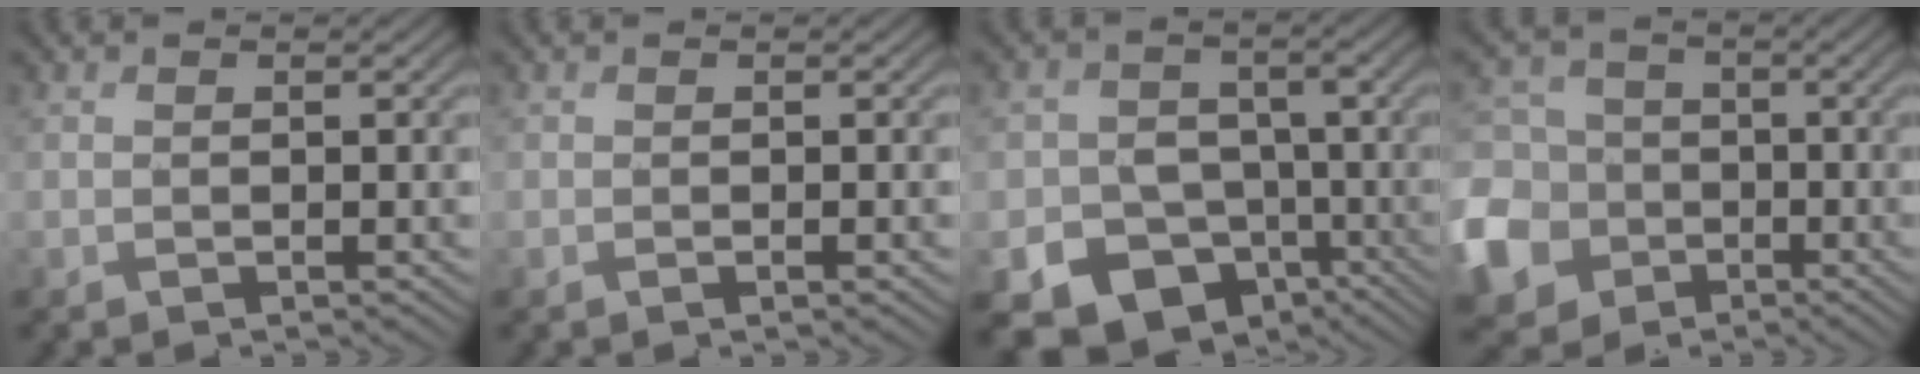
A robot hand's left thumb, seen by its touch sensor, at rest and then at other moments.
{"total": 0.6, "force": [-0.3, 0.2, 0.5], "torque": [-0.011, -0.004, -0.003]}
{"total": 12.7, "force": [-6.9, 9.8, 4.3], "torque": [-0.073, -0.045, -0.116]}
{"total": 12.9, "force": [-4.5, 11.0, 5.1], "torque": [-0.177, -0.034, -0.107]}